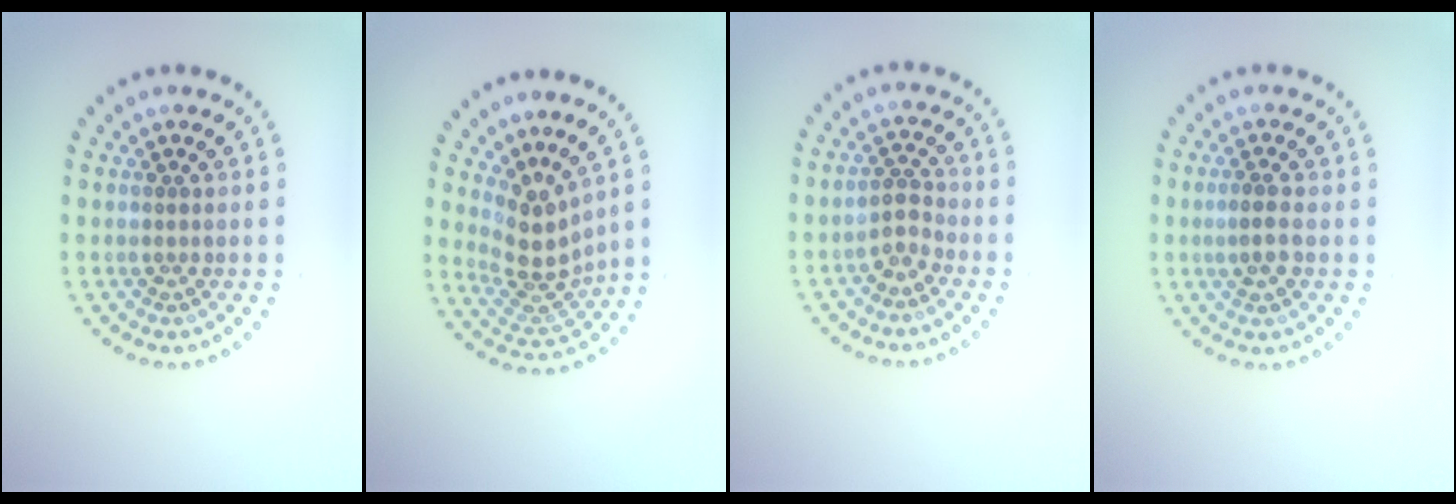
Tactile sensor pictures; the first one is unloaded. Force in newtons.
{"total": 3.9, "press": 2.8, "slide": 2.7}
{"total": 1.8, "press": 1.5, "slide": 1.0}
{"total": 1.9, "press": 1.8, "slide": 0.5}